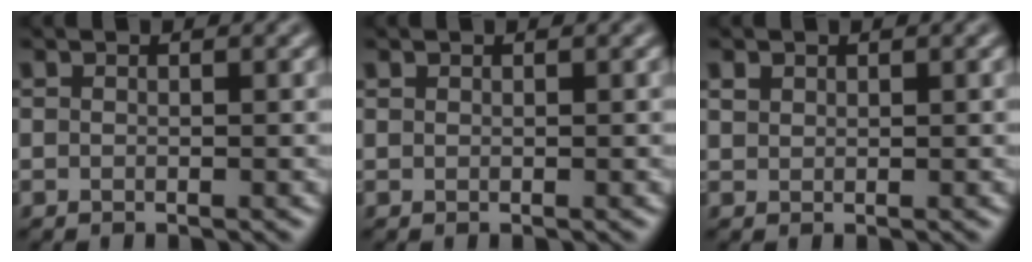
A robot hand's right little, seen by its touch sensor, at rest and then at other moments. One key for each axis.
{"total": 0.0}
{"total": 0.9, "fx": 0.7, "fy": 0.6, "fz": 0.3, "tx": -0.006, "ty": 0.000, "tz": 0.015}